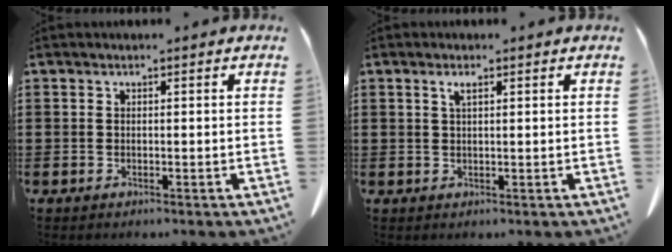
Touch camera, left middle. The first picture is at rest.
{"total": 1.6, "force": [0.8, 0.4, 1.4], "torque": [-0.030, 0.004, 0.012]}